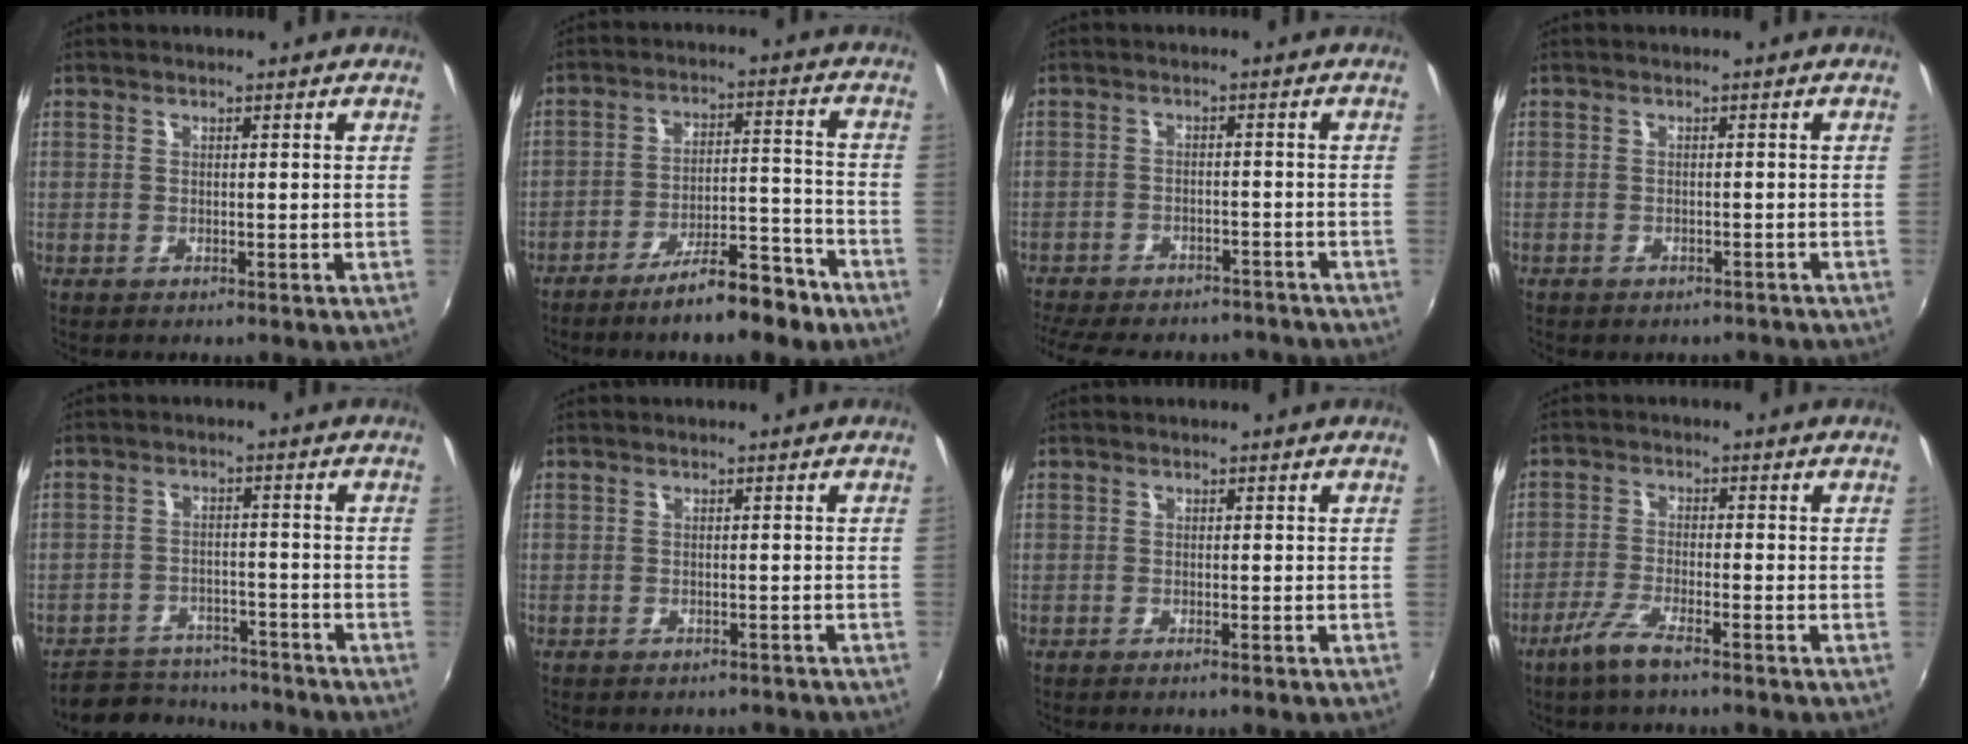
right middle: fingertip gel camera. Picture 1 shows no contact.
{"total": 11.0, "force": [-8.4, 2.5, 6.5], "torque": [-0.112, 0.015, -0.122]}
{"total": 19.1, "force": [-16.2, 6.9, 7.4], "torque": [-0.172, -0.006, -0.214]}
{"total": 4.7, "force": [-4.1, 1.9, 1.4], "torque": [-0.027, -0.011, -0.044]}
{"total": 10.0, "force": [-8.8, 4.4, 1.9], "torque": [-0.059, 0.017, -0.123]}
{"total": 3.9, "force": [-3.4, 1.6, 1.1], "torque": [-0.019, -0.011, -0.038]}
{"total": 0.6, "force": [-0.5, 0.2, 0.2], "torque": [-0.004, -0.003, -0.011]}
{"total": 5.5, "force": [-4.0, 0.7, 3.7], "torque": [-0.090, -0.010, -0.078]}